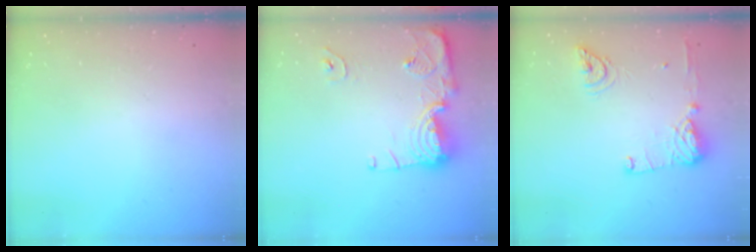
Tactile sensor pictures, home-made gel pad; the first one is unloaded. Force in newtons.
{"total": 13.8, "press": 13.8, "slide": 1.3}
{"total": 12.7, "press": 12.4, "slide": 2.7}